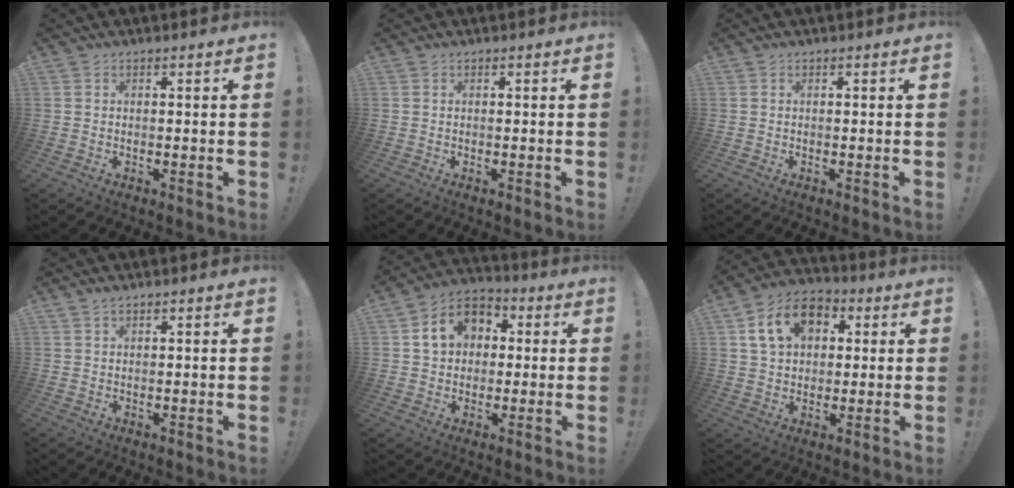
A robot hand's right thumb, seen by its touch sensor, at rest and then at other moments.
{"total": 0.0}
{"total": 0.0}
{"total": 1.1, "force": [1.0, 0.2, 0.6], "torque": [-0.006, -0.005, 0.017]}
{"total": 10.5, "force": [2.6, 8.7, 5.2], "torque": [-0.085, 0.011, 0.055]}
{"total": 13.8, "force": [5.1, 10.2, 7.7], "torque": [-0.118, -0.004, 0.101]}